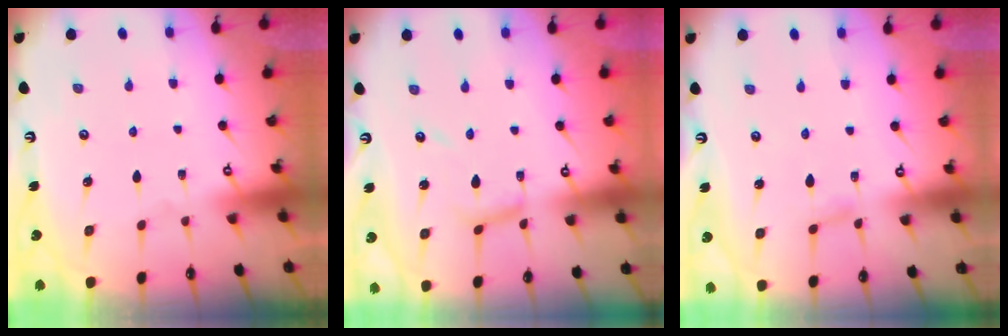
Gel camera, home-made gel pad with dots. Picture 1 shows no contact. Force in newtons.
{"total": 7.5, "press": 7.5, "slide": 0.1}
{"total": 2.9, "press": 2.9, "slide": 0.4}